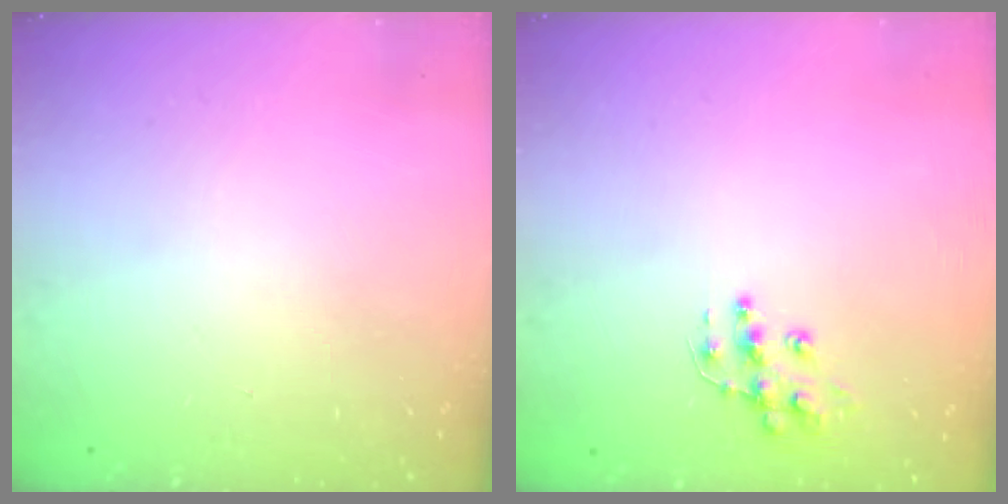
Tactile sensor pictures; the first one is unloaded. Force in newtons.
{"total": 9.8, "press": 9.7, "slide": 0.5}